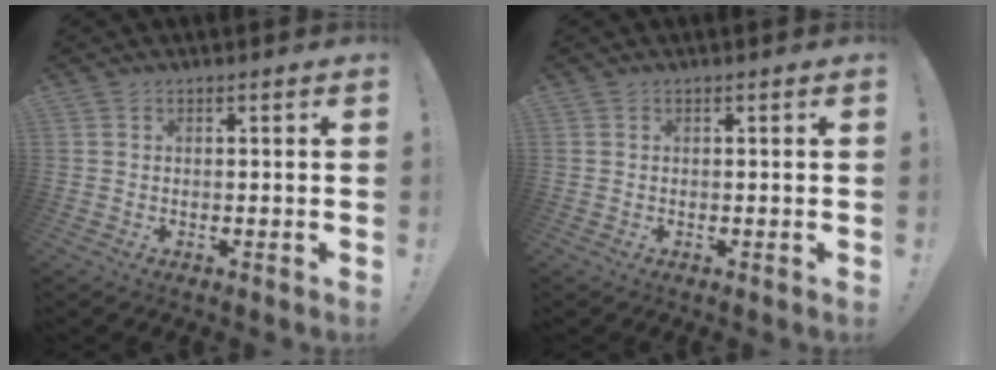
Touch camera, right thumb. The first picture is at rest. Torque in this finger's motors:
{"motor_torque": [0.00, 0.00, 0.00, 0.00, 0.00]}